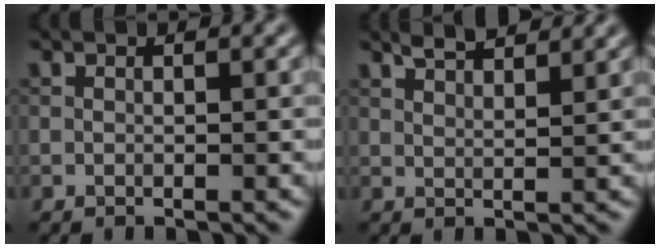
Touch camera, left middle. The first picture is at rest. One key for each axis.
{"total": 3.4, "fx": 2.9, "fy": 0.7, "fz": 1.8, "tx": -0.018, "ty": 0.006, "tz": 0.038}